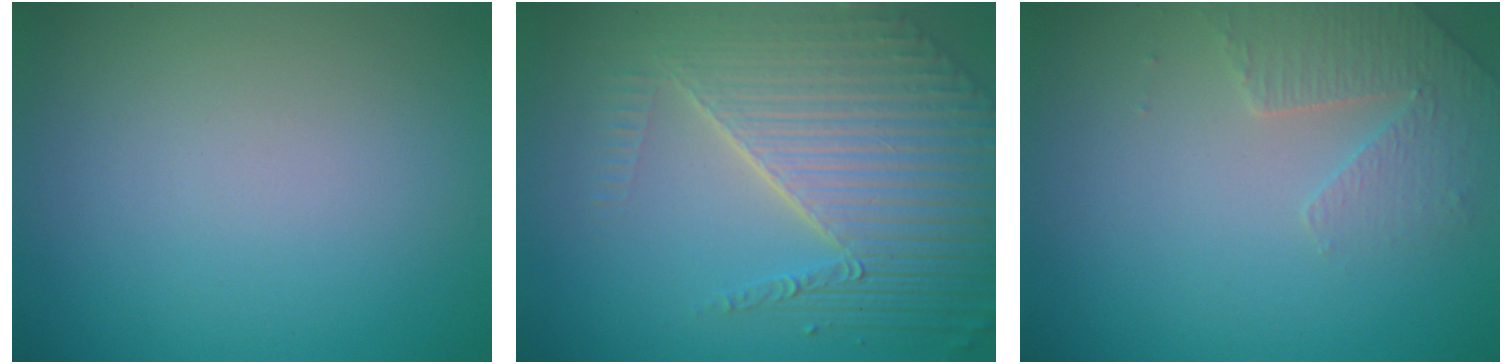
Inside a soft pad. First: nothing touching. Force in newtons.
{"total": 8.8, "press": 5.7, "slide": 6.7}
{"total": 2.8, "press": 2.7, "slide": 0.7}